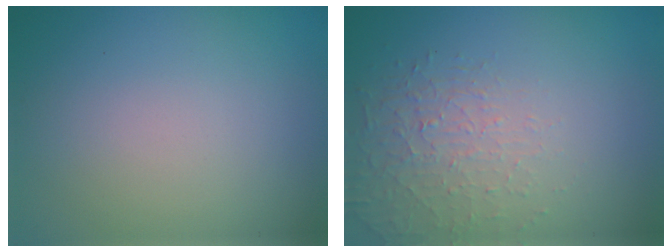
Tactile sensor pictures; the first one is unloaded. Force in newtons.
{"total": 1.6, "press": 1.0, "slide": 1.2}